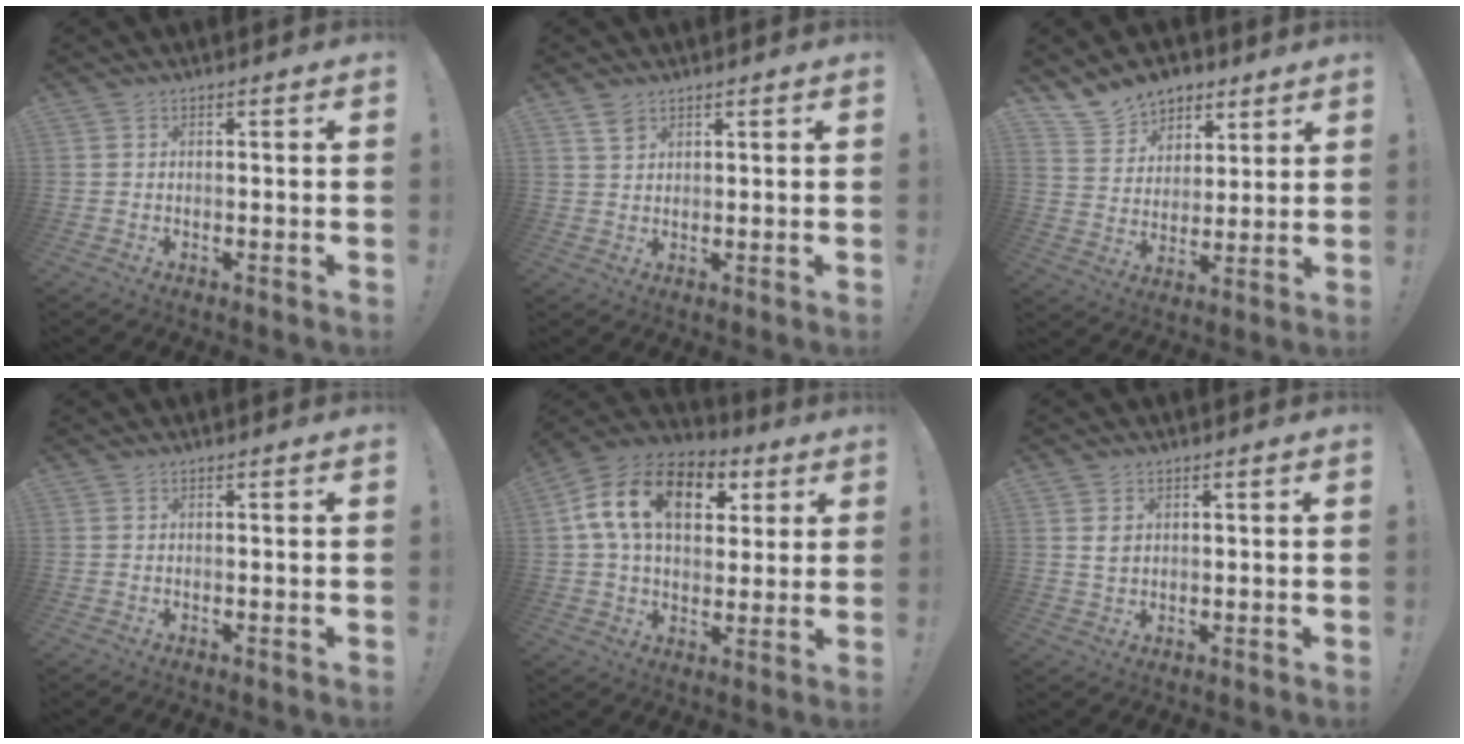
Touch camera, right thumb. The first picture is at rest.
{"total": 3.1, "force": [2.1, 1.7, 1.5], "torque": [-0.014, -0.013, 0.037]}
{"total": 12.0, "force": [8.8, 7.9, 2.3], "torque": [-0.046, -0.061, 0.175]}
{"total": 0.0}
{"total": 18.2, "force": [6.3, 11.8, 12.4], "torque": [-0.210, -0.007, 0.113]}
{"total": 2.8, "force": [1.0, 2.1, 1.6], "torque": [-0.017, -0.003, 0.017]}